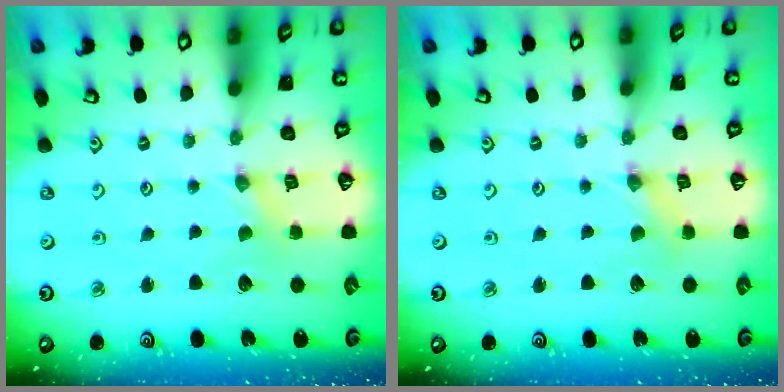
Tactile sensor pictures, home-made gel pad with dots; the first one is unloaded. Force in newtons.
{"total": 0.8, "press": 0.8, "slide": 0.0}